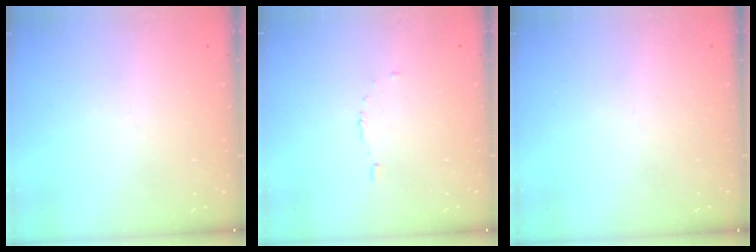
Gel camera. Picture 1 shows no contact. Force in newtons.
{"total": 3.4, "press": 3.4, "slide": 0.4}
{"total": 0.0}